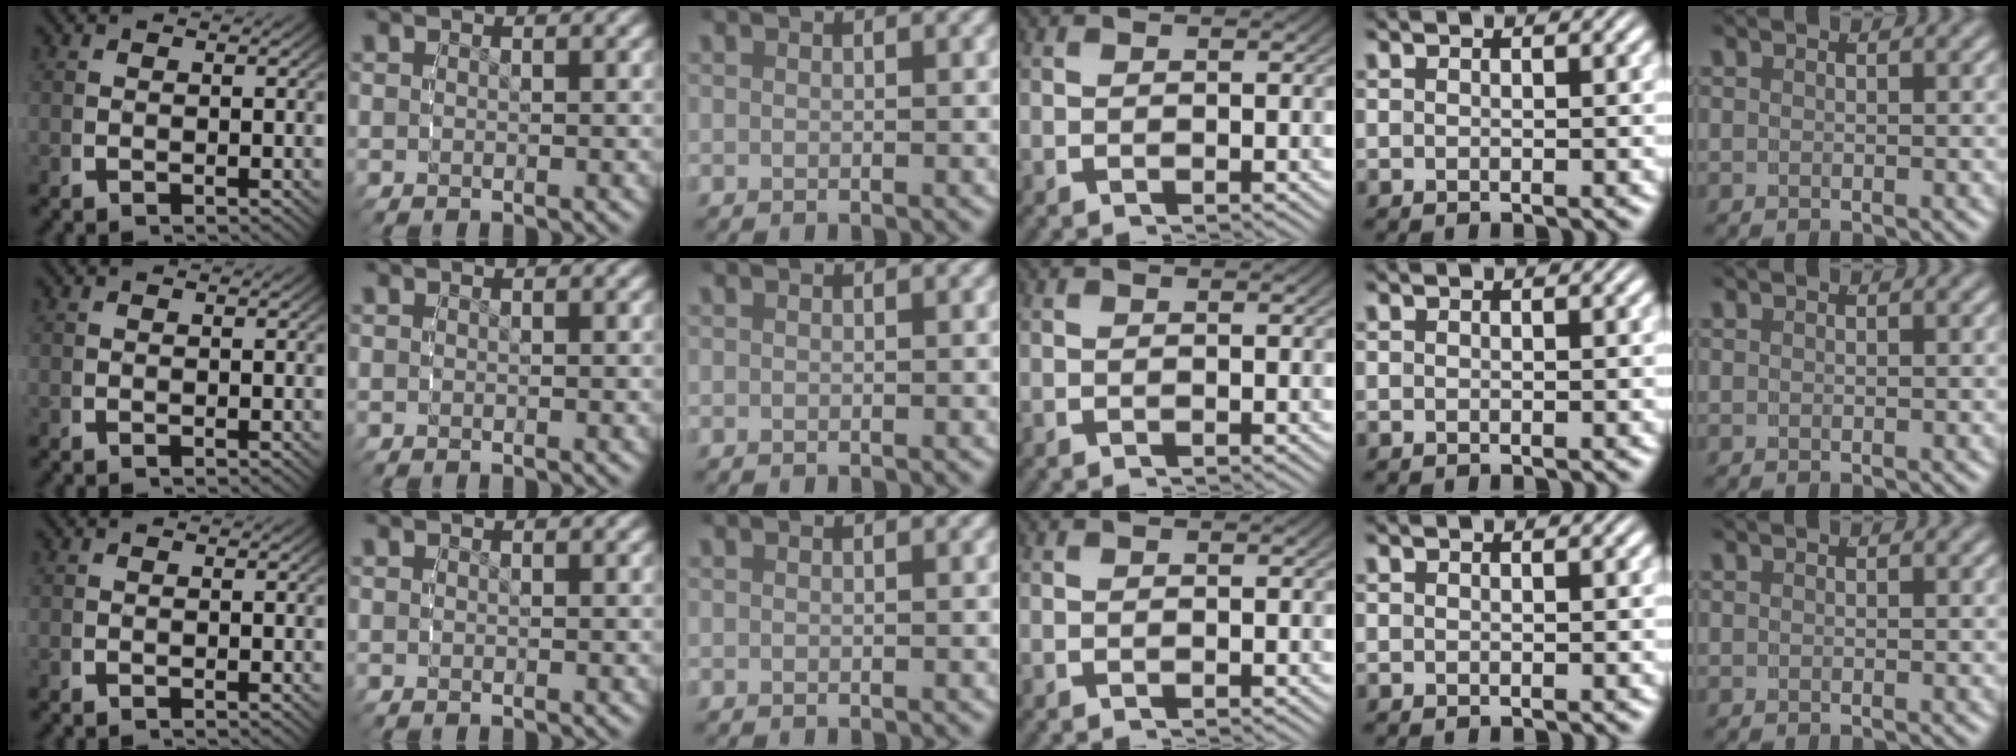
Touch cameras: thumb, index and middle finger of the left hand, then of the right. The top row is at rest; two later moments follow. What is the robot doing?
{"motion": "reach", "object": "toothpaste"}